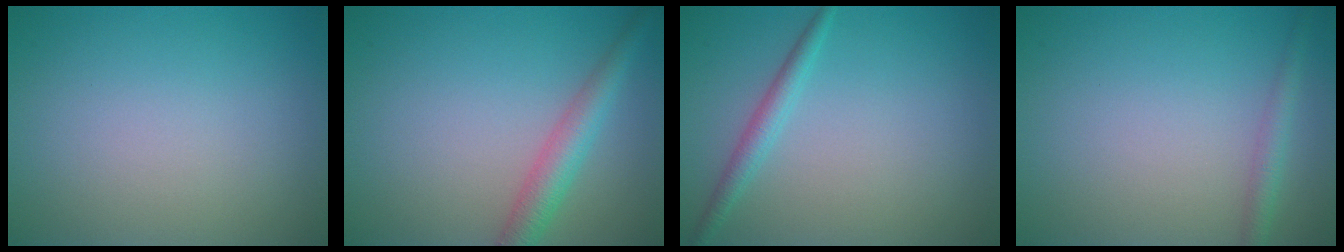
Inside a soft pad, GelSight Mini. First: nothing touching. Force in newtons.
{"total": 3.3, "press": 3.3, "slide": 0.1}
{"total": 1.8, "press": 1.8, "slide": 0.0}
{"total": 1.8, "press": 1.8, "slide": 0.1}